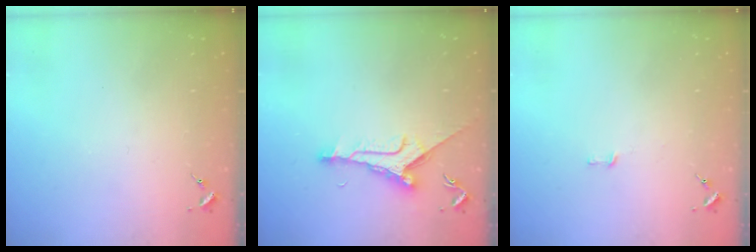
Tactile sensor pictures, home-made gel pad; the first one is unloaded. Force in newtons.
{"total": 9.2, "press": 9.2, "slide": 0.5}
{"total": 3.0, "press": 3.0, "slide": 0.2}